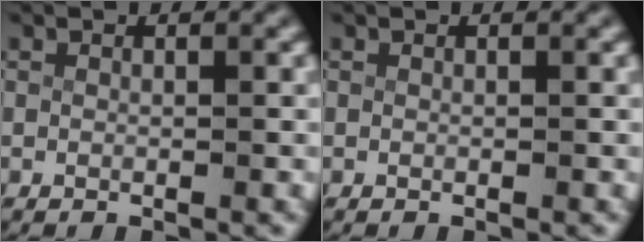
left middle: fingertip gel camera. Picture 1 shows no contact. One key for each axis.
{"total": 0.0}